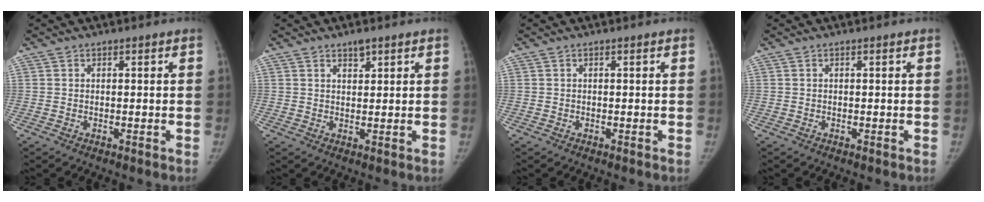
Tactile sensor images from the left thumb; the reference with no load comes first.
{"total": 2.2, "force": [1.6, 1.0, 1.1], "torque": [-0.007, -0.011, 0.027]}
{"total": 0.0}
{"total": 0.0}